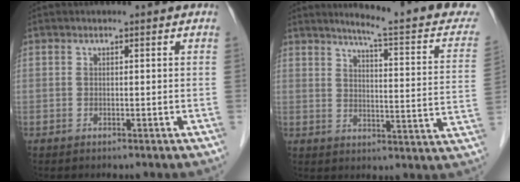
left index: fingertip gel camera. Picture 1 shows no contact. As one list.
[{"total": 16.1, "force": [14.2, 0.8, 7.6], "torque": [-0.093, -0.050, 0.160]}]